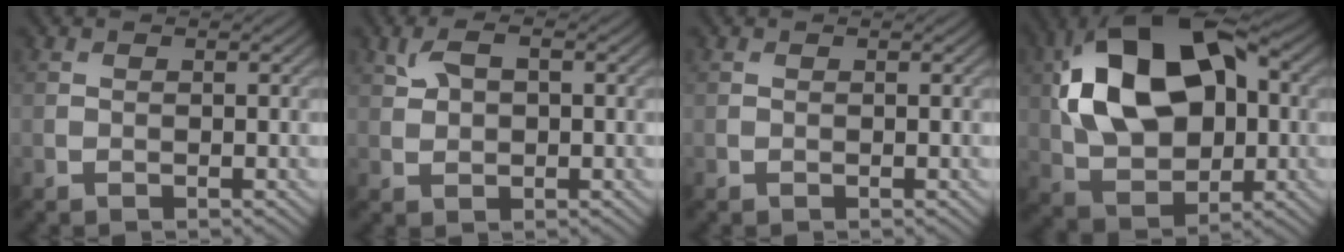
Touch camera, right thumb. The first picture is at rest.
{"total": 3.5, "force": [1.2, 2.0, 2.6], "torque": [-0.062, 0.006, 0.023]}
{"total": 0.0}
{"total": 16.8, "force": [2.7, 10.6, 12.8], "torque": [-0.251, 0.022, 0.043]}